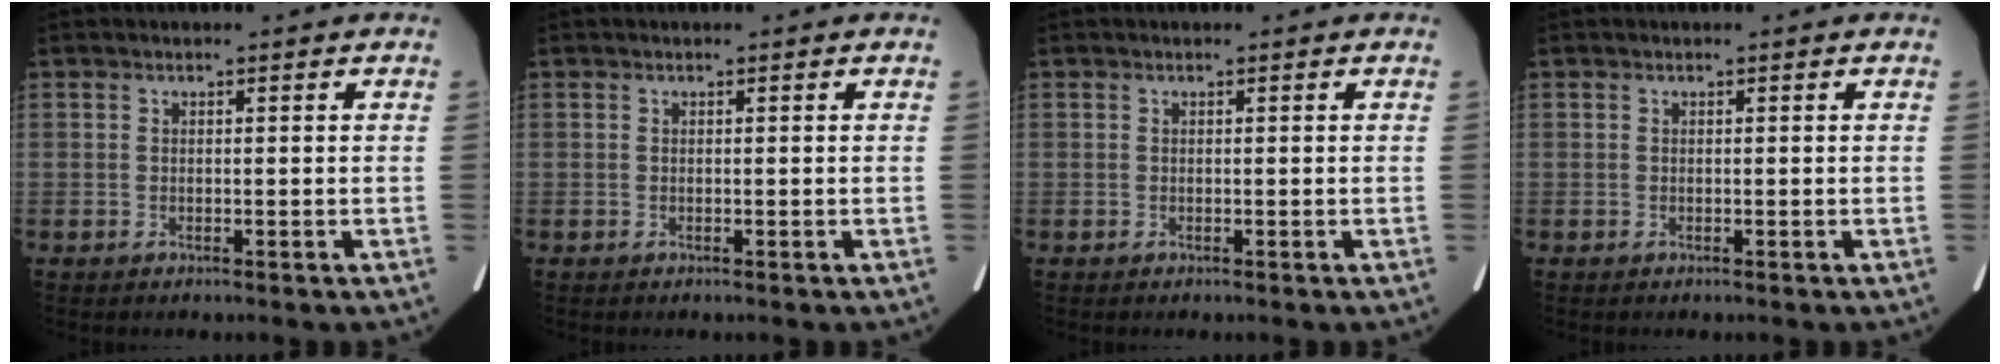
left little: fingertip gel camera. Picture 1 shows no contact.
{"total": 0.0}
{"total": 0.0}
{"total": 0.0}